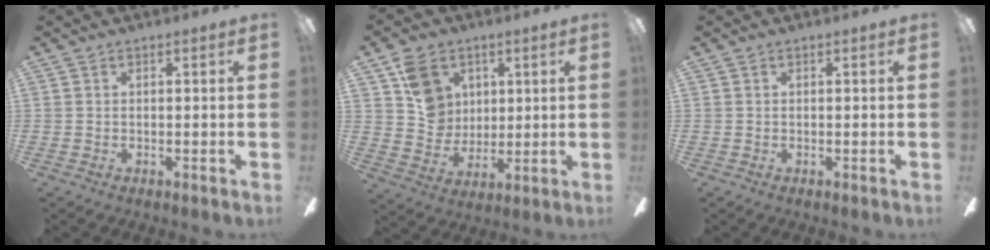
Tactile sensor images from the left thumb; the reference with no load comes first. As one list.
[{"total": 10.5, "force": [5.1, 8.5, 3.5], "torque": [-0.070, -0.009, 0.104]}, {"total": 0.0}]